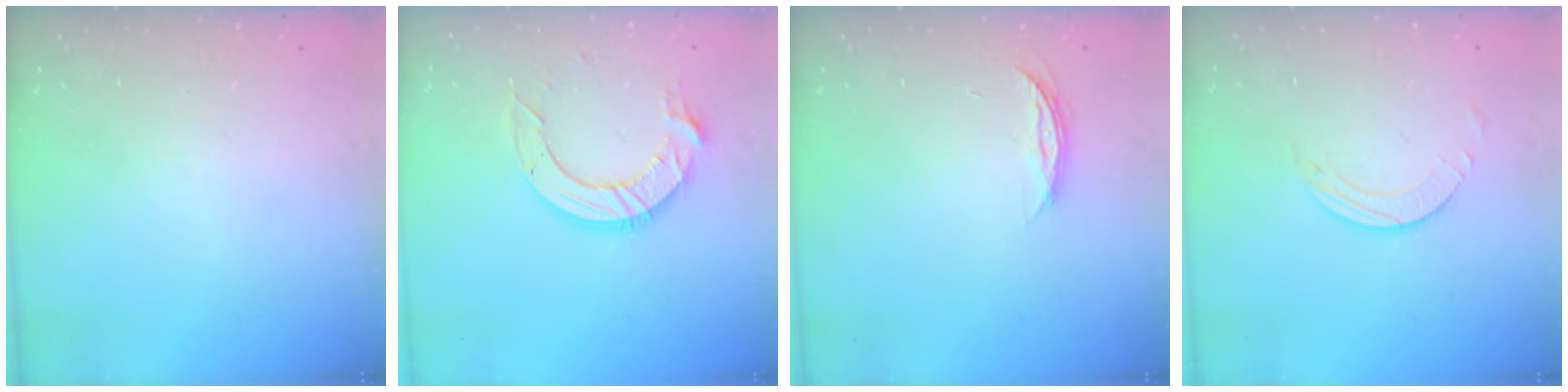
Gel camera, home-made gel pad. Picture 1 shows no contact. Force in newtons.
{"total": 11.3, "press": 11.2, "slide": 1.1}
{"total": 4.2, "press": 4.1, "slide": 0.5}
{"total": 1.9, "press": 1.9, "slide": 0.2}